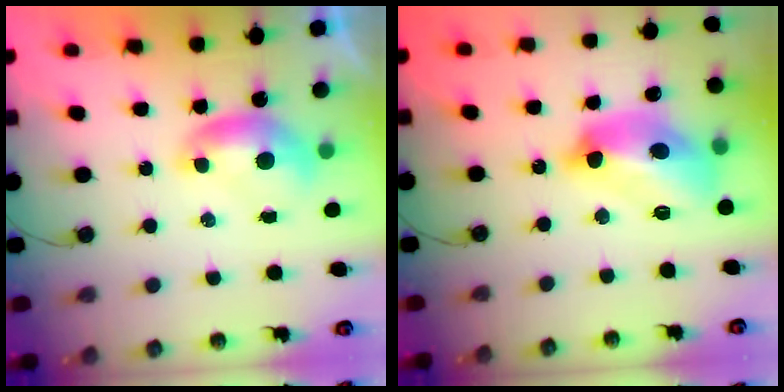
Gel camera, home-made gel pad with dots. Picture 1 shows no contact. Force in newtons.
{"total": 11.1, "press": 11.1, "slide": 1.1}